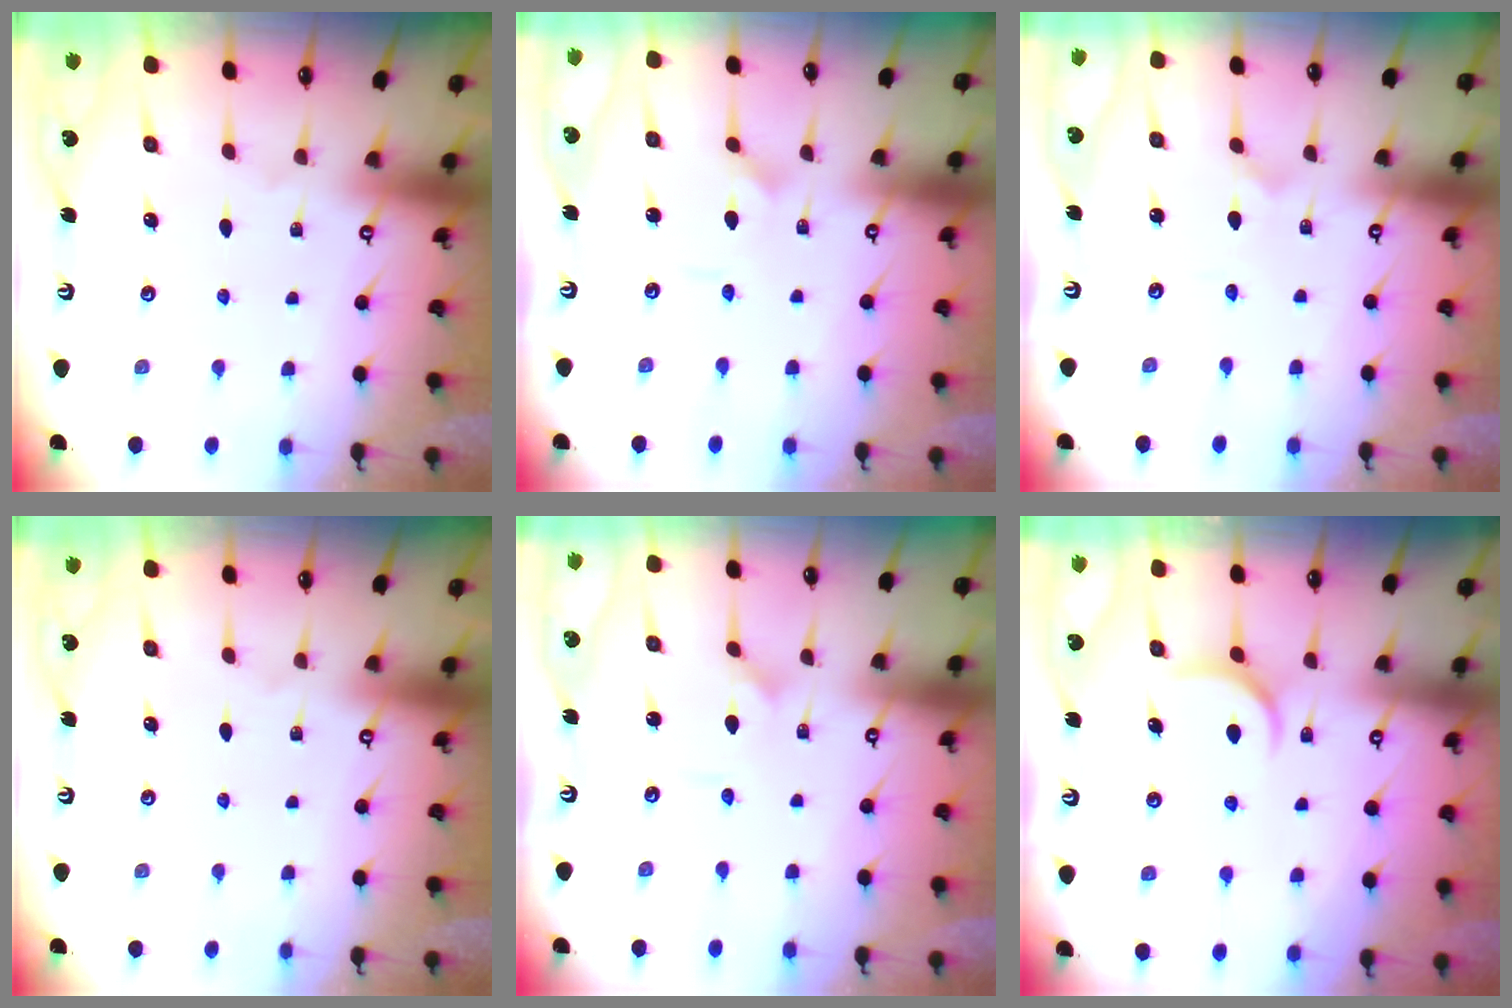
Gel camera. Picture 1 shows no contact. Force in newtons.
{"total": 3.2, "press": 3.1, "slide": 0.3}
{"total": 0.9, "press": 0.9, "slide": 0.0}
{"total": 0.0}
{"total": 1.1, "press": 1.1, "slide": 0.2}
{"total": 6.9, "press": 6.9, "slide": 0.8}